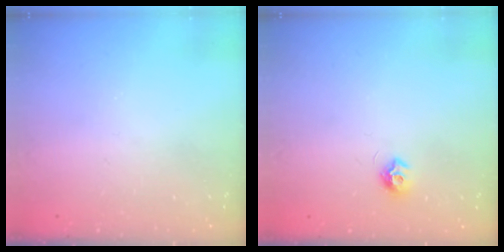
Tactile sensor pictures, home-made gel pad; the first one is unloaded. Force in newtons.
{"total": 7.2, "press": 7.2, "slide": 0.4}